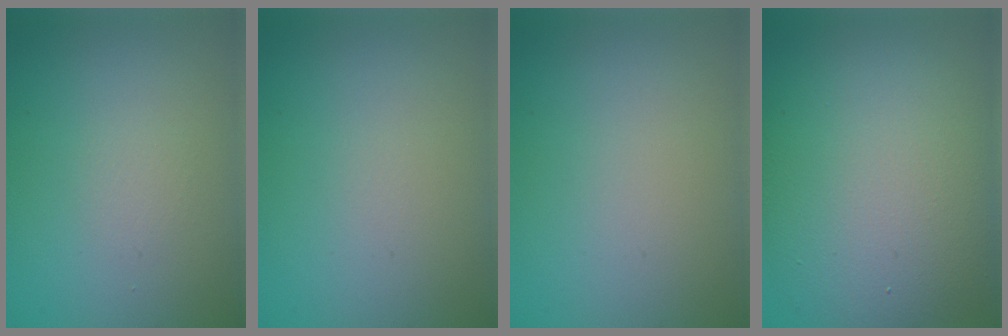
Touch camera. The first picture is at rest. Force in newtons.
{"total": 0.0}
{"total": 0.0}
{"total": 12.1, "press": 12.1, "slide": 0.5}